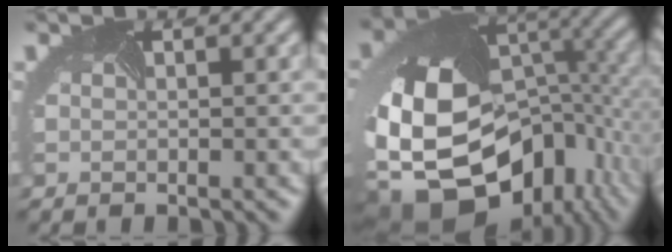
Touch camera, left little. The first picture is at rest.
{"total": 18.3, "force": [-7.2, 12.2, 11.6], "torque": [-0.241, -0.030, -0.097]}